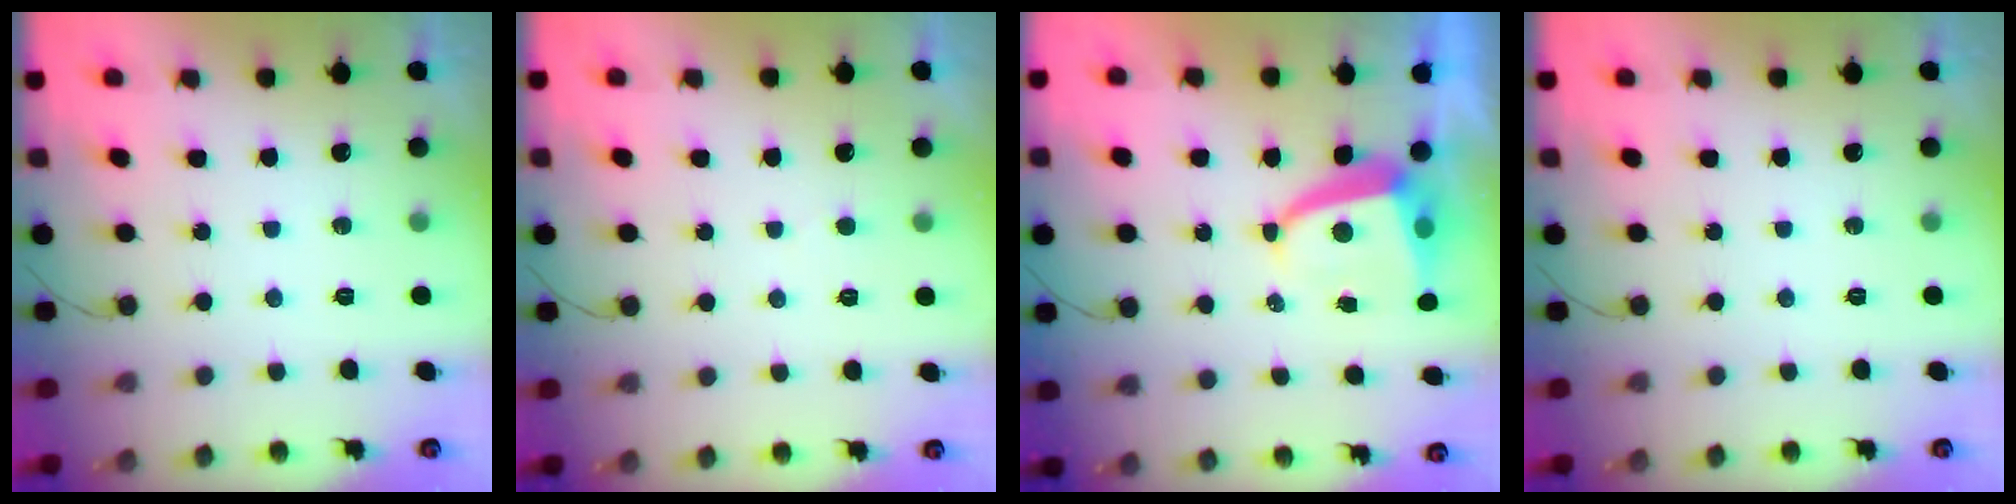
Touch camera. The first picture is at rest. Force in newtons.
{"total": 2.1, "press": 2.1, "slide": 0.2}
{"total": 6.0, "press": 5.9, "slide": 0.7}
{"total": 0.0}